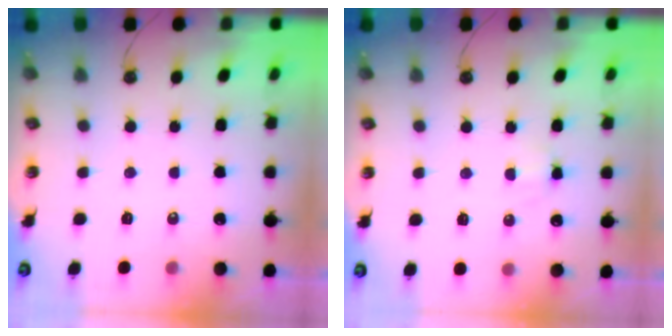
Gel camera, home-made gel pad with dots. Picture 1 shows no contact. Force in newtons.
{"total": 3.7, "press": 3.5, "slide": 1.0}